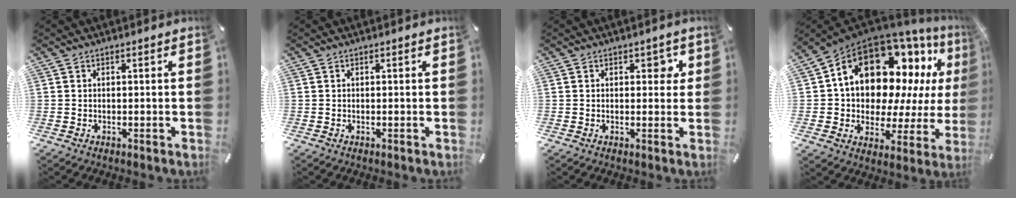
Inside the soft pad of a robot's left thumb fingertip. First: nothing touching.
{"total": 0.0}
{"total": 2.4, "force": [0.8, 1.7, 1.6], "torque": [-0.003, -0.004, 0.004]}
{"total": 21.1, "force": [9.5, 13.3, 13.3], "torque": [-0.229, -0.070, 0.167]}